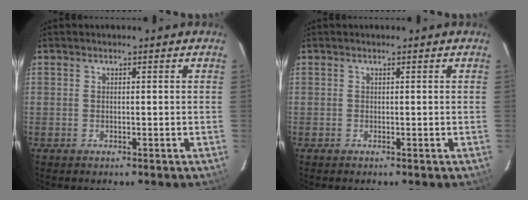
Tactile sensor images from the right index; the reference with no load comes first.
{"total": 0.0}